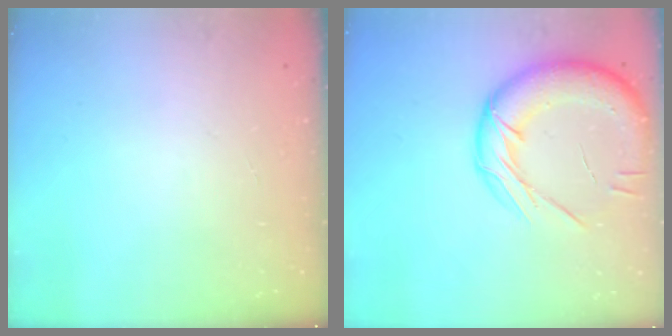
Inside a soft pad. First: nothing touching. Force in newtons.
{"total": 19.9, "press": 19.5, "slide": 3.8}